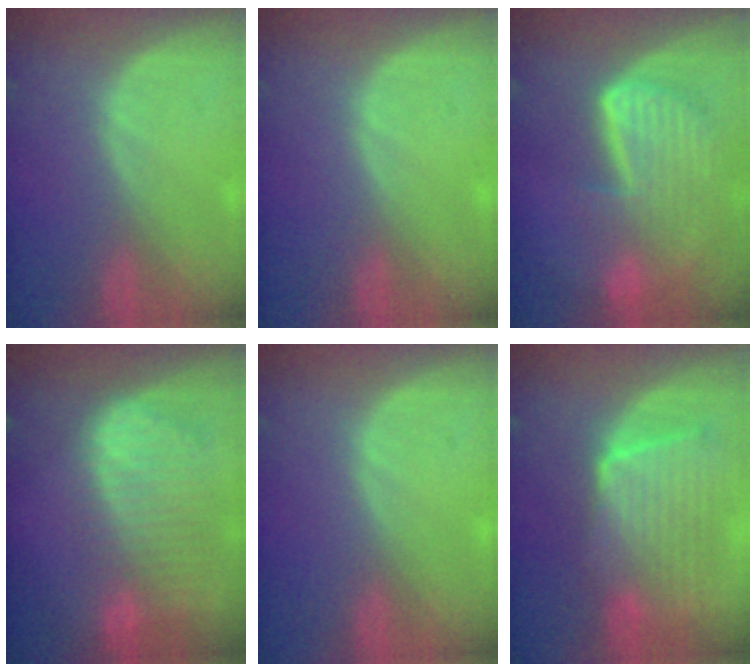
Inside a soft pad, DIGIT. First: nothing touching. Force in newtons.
{"total": 0.0}
{"total": 9.3, "press": 8.1, "slide": 4.6}
{"total": 10.4, "press": 8.9, "slide": 5.4}
{"total": 0.0}
{"total": 10.1, "press": 9.0, "slide": 4.5}